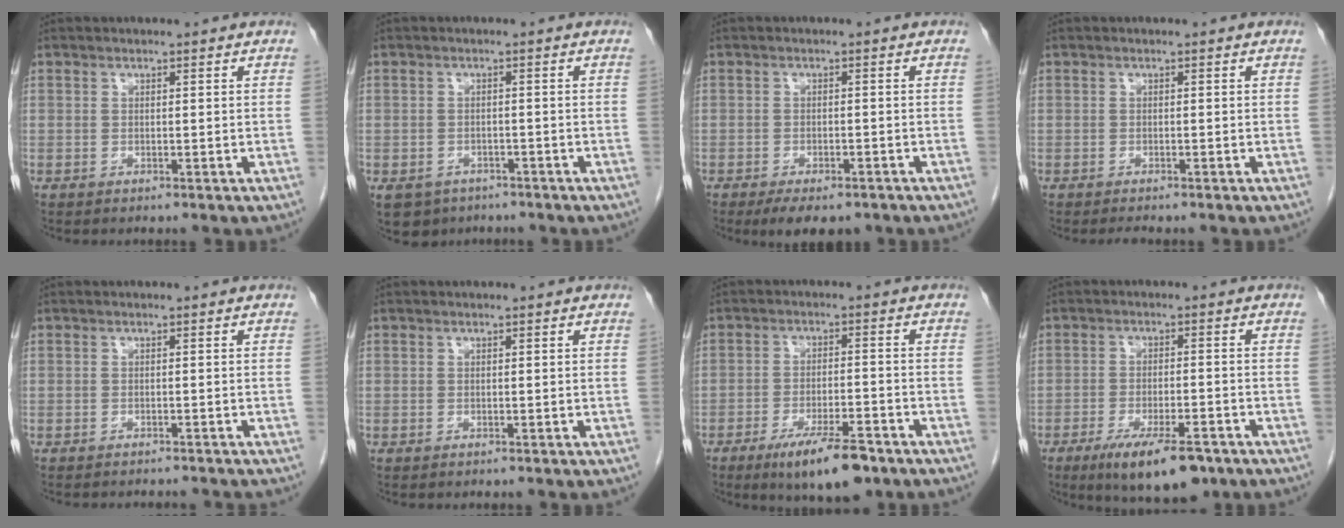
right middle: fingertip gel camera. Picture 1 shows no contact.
{"total": 5.8, "force": [-3.8, 4.2, 1.2], "torque": [-0.023, 0.001, -0.053]}
{"total": 6.4, "force": [-4.7, 2.6, 3.5], "torque": [-0.047, -0.005, -0.068]}
{"total": 1.1, "force": [-1.0, 0.1, 0.4], "torque": [-0.010, -0.004, -0.012]}
{"total": 5.7, "force": [-5.3, 1.0, 1.7], "torque": [-0.015, -0.004, -0.059]}
{"total": 0.0}
{"total": 9.8, "force": [-6.6, 2.1, 7.0], "torque": [-0.116, -0.014, -0.103]}
{"total": 10.6, "force": [-7.1, 2.8, 7.3], "torque": [-0.119, -0.016, -0.110]}